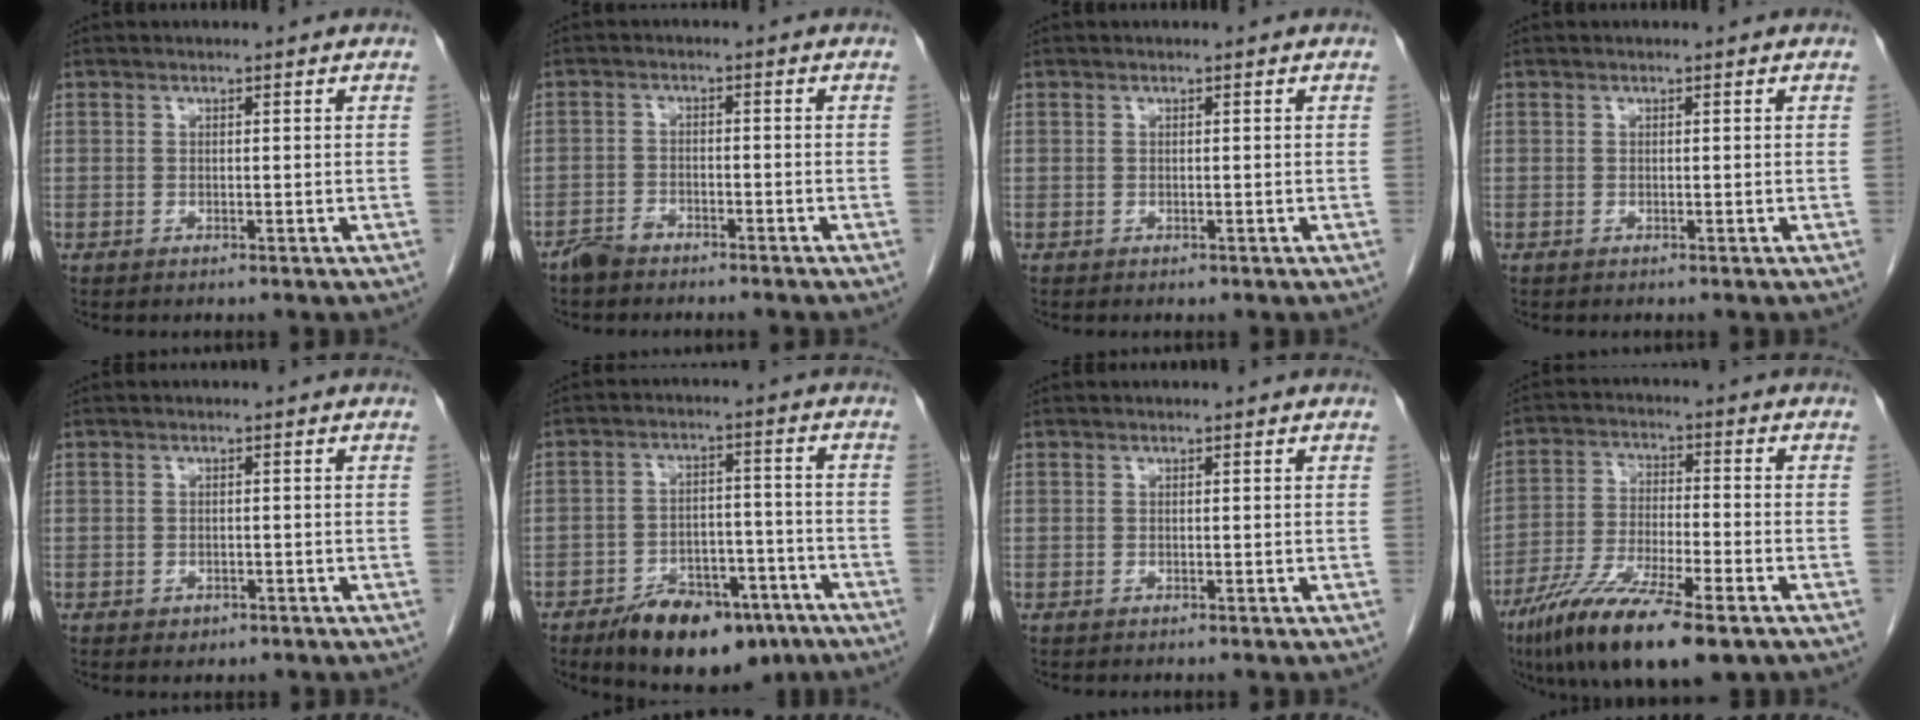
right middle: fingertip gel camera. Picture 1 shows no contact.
{"total": 2.9, "force": [-2.6, 1.0, 0.9], "torque": [-0.022, 0.001, -0.045]}
{"total": 0.0}
{"total": 0.0}
{"total": 1.5, "force": [-0.8, 1.1, 0.6], "torque": [-0.011, 0.001, -0.004]}
{"total": 13.6, "force": [-9.2, 6.5, 7.6], "torque": [-0.107, 0.011, -0.141]}
{"total": 0.0}
{"total": 14.9, "force": [-9.5, 2.6, 11.2], "torque": [-0.213, -0.036, -0.168]}